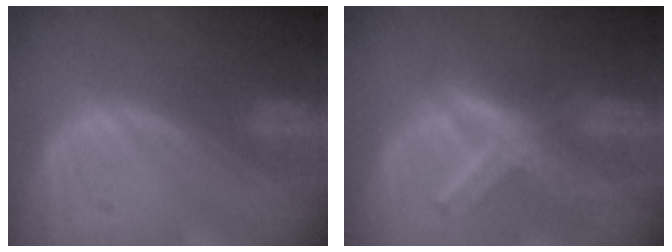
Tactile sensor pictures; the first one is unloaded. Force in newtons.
{"total": 7.8, "press": 6.7, "slide": 3.9}